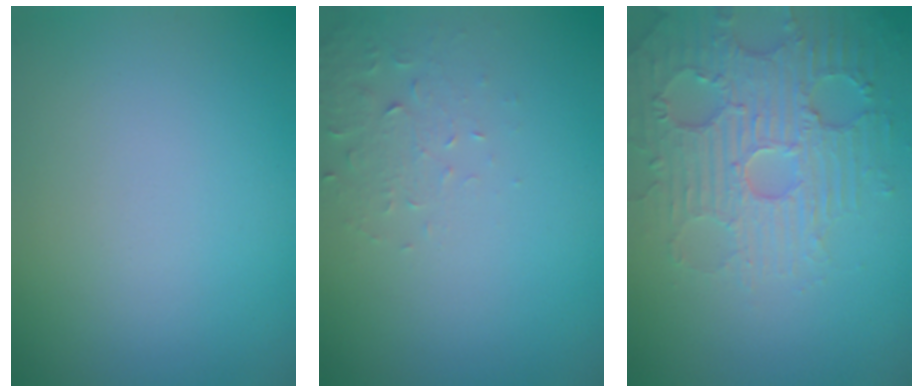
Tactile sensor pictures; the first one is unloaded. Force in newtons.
{"total": 1.9, "press": 1.8, "slide": 0.4}
{"total": 4.8, "press": 4.5, "slide": 1.5}